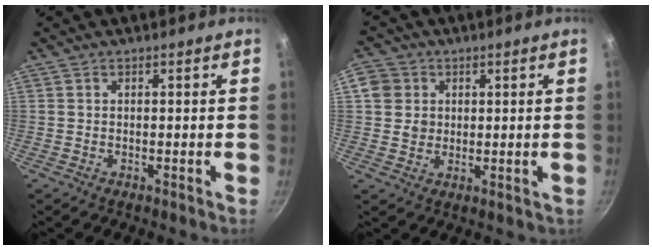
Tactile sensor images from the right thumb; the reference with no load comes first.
{"total": 6.0, "force": [1.4, 5.6, 1.7], "torque": [0.003, -0.001, 0.025]}